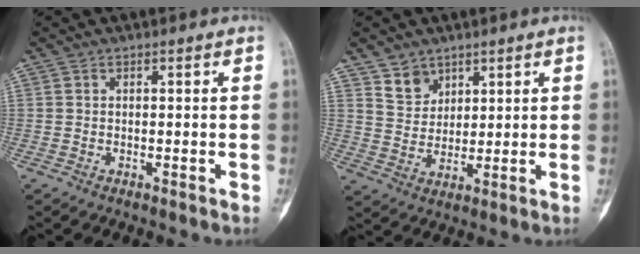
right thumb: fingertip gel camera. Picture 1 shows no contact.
{"total": 5.2, "force": [3.7, 3.5, 1.1], "torque": [0.002, -0.031, 0.076]}